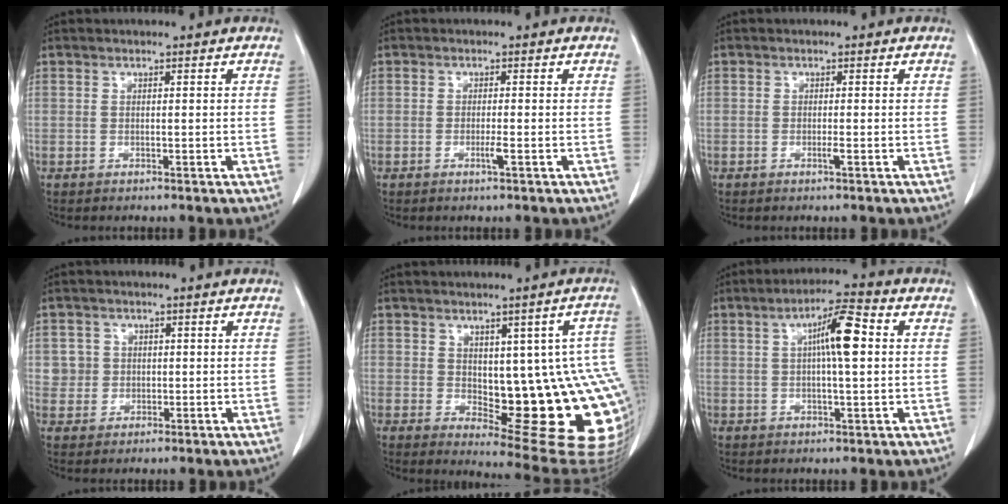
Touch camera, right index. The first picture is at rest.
{"total": 1.3, "force": [-0.5, -0.1, 1.2], "torque": [-0.023, -0.001, -0.008]}
{"total": 0.6, "force": [-0.2, -0.1, 0.5], "torque": [-0.009, 0.001, -0.002]}
{"total": 2.8, "force": [0.6, 2.8, -0.1], "torque": [0.016, 0.005, 0.010]}
{"total": 17.7, "force": [-1.4, 6.3, 16.5], "torque": [-0.126, 0.016, 0.007]}
{"total": 7.6, "force": [1.5, 1.0, 7.4], "torque": [-0.125, 0.016, 0.020]}